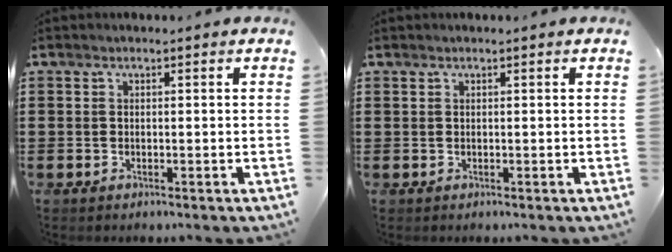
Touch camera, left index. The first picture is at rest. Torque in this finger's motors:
{"motor_torque": [0.00, 0.00, 0.00, 0.01]}